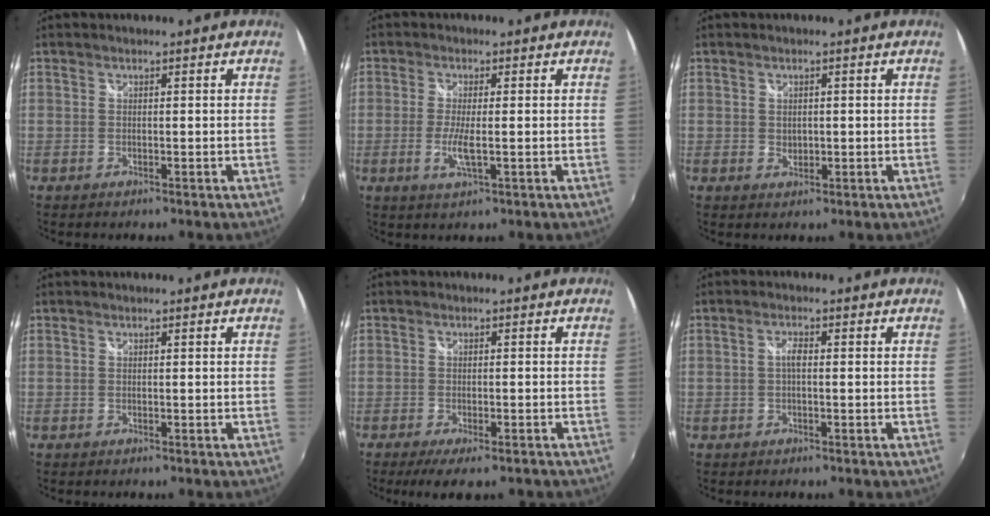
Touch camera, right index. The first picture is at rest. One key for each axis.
{"total": 4.5, "fx": -0.9, "fy": 0.6, "fz": 4.3, "tx": -0.091, "ty": -0.009, "tz": -0.019}
{"total": 1.8, "fx": 0.1, "fy": 1.5, "fz": 1.0, "tx": -0.015, "ty": 0.000, "tz": 0.002}
{"total": 0.0}
{"total": 7.3, "fx": -5.5, "fy": 1.9, "fz": 4.5, "tx": -0.098, "ty": -0.029, "tz": -0.083}
{"total": 1.5, "fx": -0.2, "fy": 0.5, "fz": 1.4, "tx": -0.028, "ty": 0.005, "tz": -0.005}